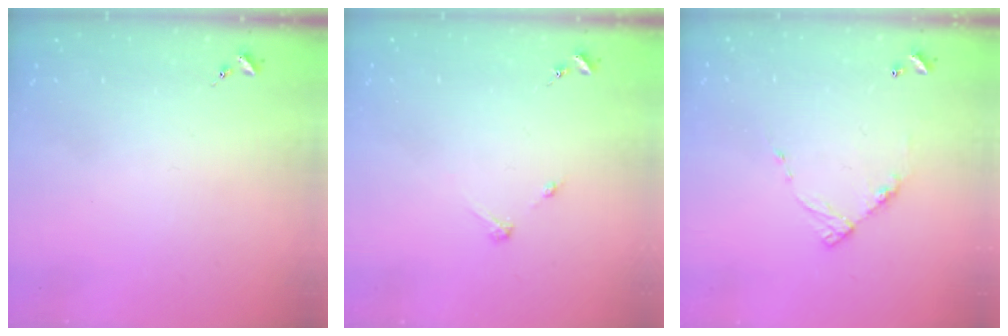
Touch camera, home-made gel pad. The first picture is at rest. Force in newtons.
{"total": 2.7, "press": 2.7, "slide": 0.3}
{"total": 8.8, "press": 8.8, "slide": 0.5}